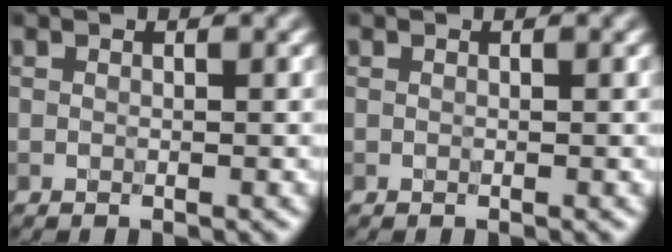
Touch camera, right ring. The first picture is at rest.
{"total": 0.0}